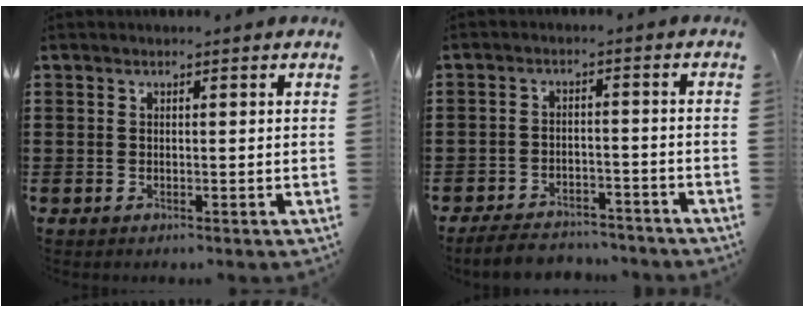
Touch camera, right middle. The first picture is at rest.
{"total": 4.2, "force": [-4.1, 0.7, 0.7], "torque": [-0.021, 0.002, -0.087]}